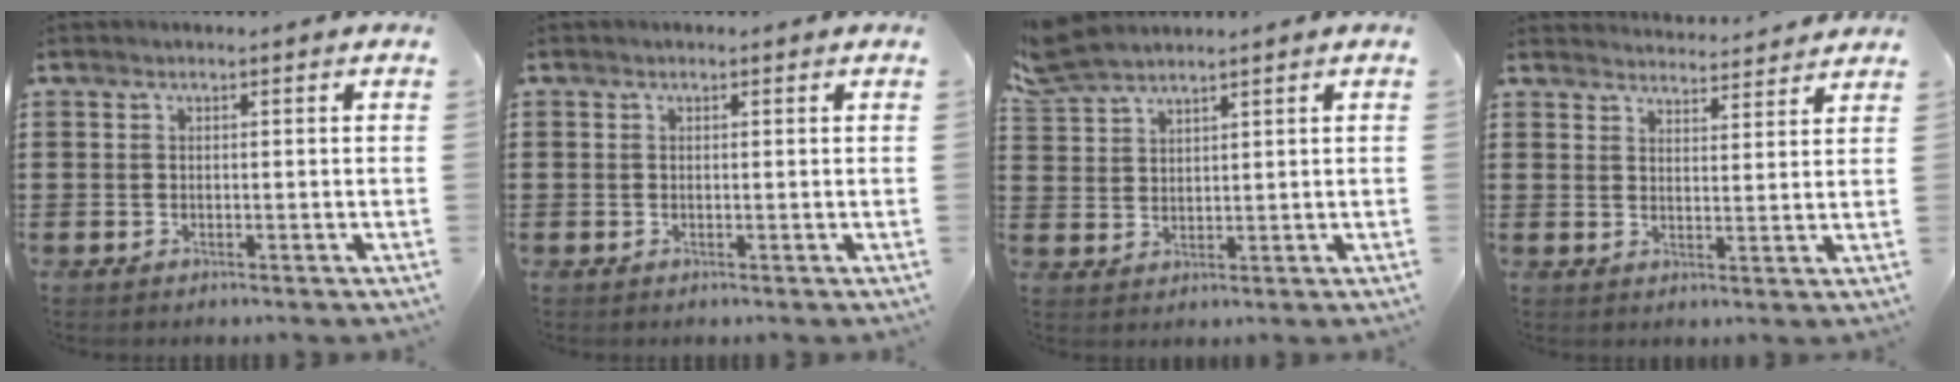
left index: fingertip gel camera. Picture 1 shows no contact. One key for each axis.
{"total": 0.8, "fx": 0.3, "fy": 0.7, "fz": 0.1, "tx": -0.006, "ty": 0.004, "tz": 0.005}
{"total": 4.7, "fx": 4.2, "fy": 1.2, "fz": 1.7, "tx": -0.048, "ty": -0.002, "tz": 0.080}
{"total": 3.5, "fx": 3.5, "fy": 0.0, "fz": 0.0, "tx": -0.003, "ty": -0.022, "tz": 0.062}